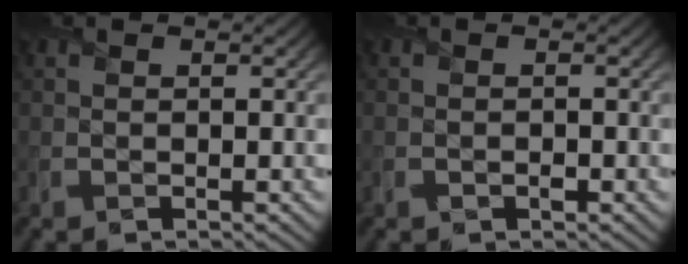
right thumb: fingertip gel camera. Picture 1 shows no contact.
{"total": 0.8, "force": [-0.5, 0.5, 0.3], "torque": [-0.003, -0.004, -0.007]}